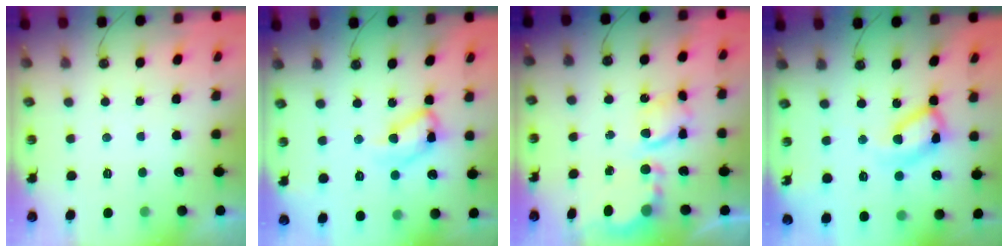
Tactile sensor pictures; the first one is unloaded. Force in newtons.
{"total": 12.7, "press": 12.7, "slide": 1.0}
{"total": 7.6, "press": 7.6, "slide": 0.3}
{"total": 15.3, "press": 15.2, "slide": 1.3}